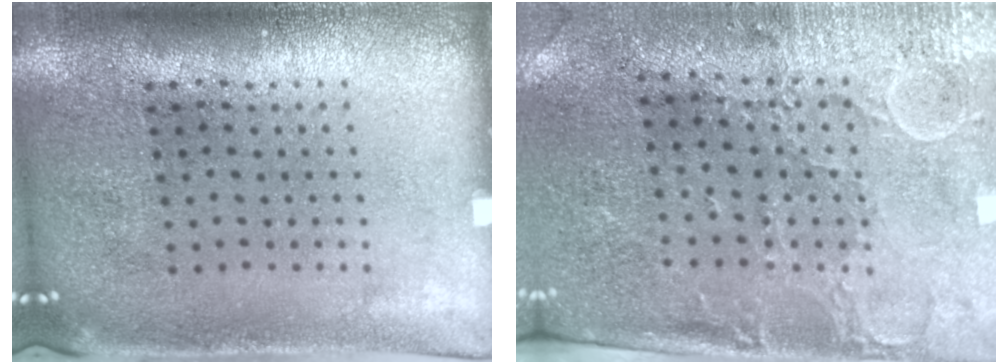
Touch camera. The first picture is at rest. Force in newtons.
{"total": 3.0, "press": 2.6, "slide": 1.5}